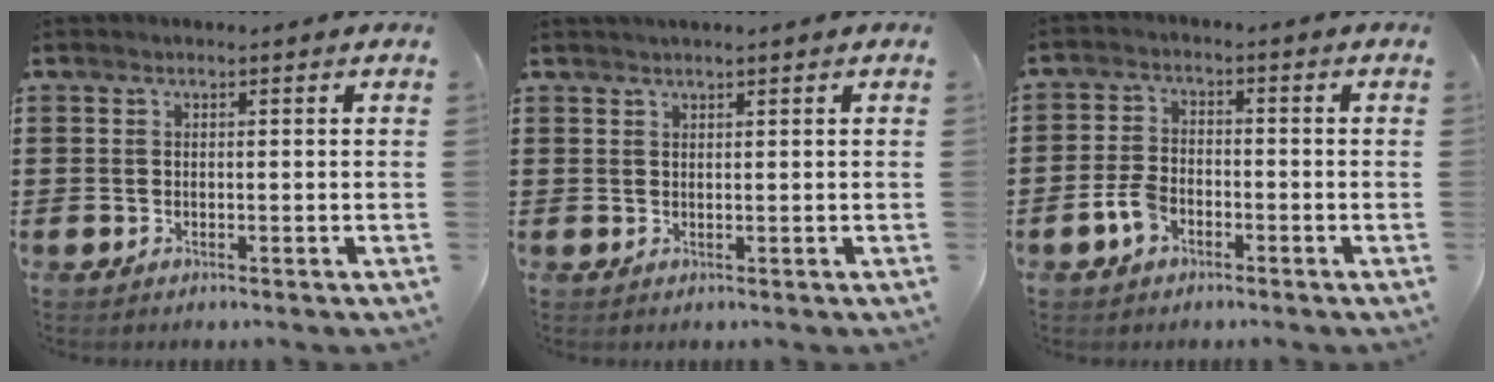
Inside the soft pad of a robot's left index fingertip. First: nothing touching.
{"total": 0.8, "force": [0.7, 0.0, 0.4], "torque": [-0.008, 0.000, 0.014]}
{"total": 4.2, "force": [-2.1, 2.4, 2.7], "torque": [-0.068, 0.002, -0.044]}